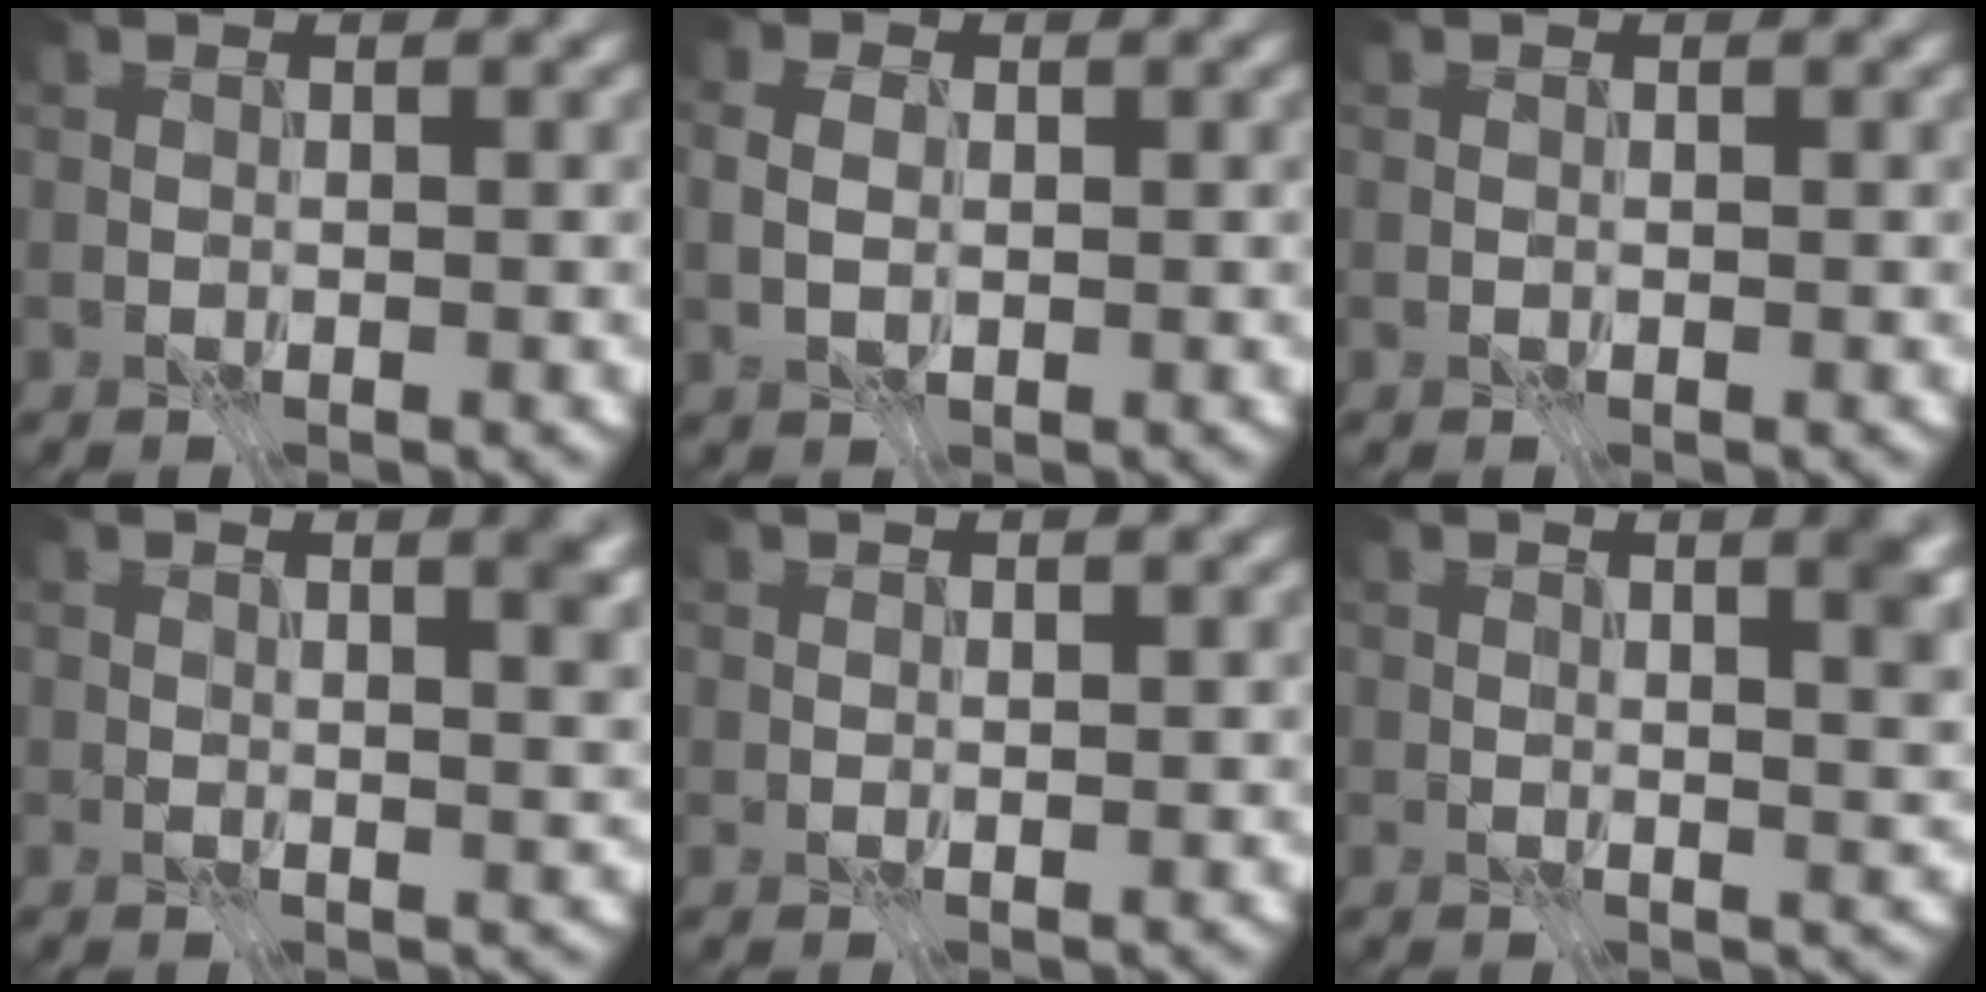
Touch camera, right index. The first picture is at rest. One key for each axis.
{"total": 2.9, "fx": 0.2, "fy": 2.1, "fz": 2.0, "tx": -0.035, "ty": 0.012, "tz": -0.005}
{"total": 0.0}
{"total": 3.1, "fx": 1.6, "fy": 0.5, "fz": 2.5, "tx": -0.033, "ty": 0.001, "tz": 0.027}
{"total": 0.7, "fx": 0.7, "fy": 0.0, "fz": -0.1, "tx": -0.002, "ty": 0.003, "tz": 0.016}
{"total": 3.7, "fx": 1.8, "fy": 0.7, "fz": 3.2, "tx": -0.036, "ty": 0.001, "tz": 0.029}